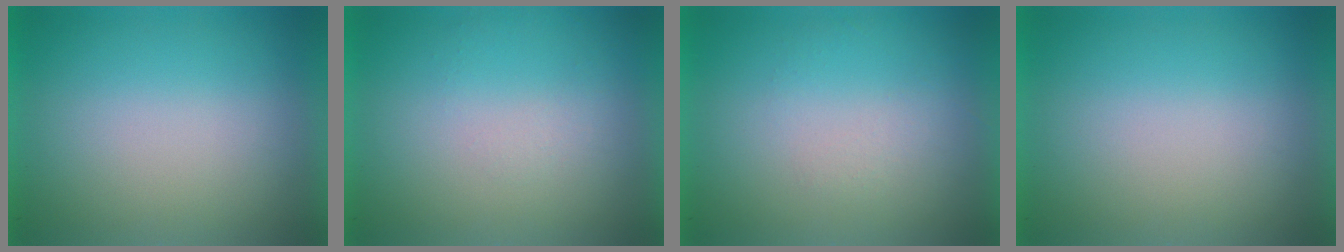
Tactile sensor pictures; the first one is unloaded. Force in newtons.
{"total": 1.1}
{"total": 1.2}
{"total": 0.0}